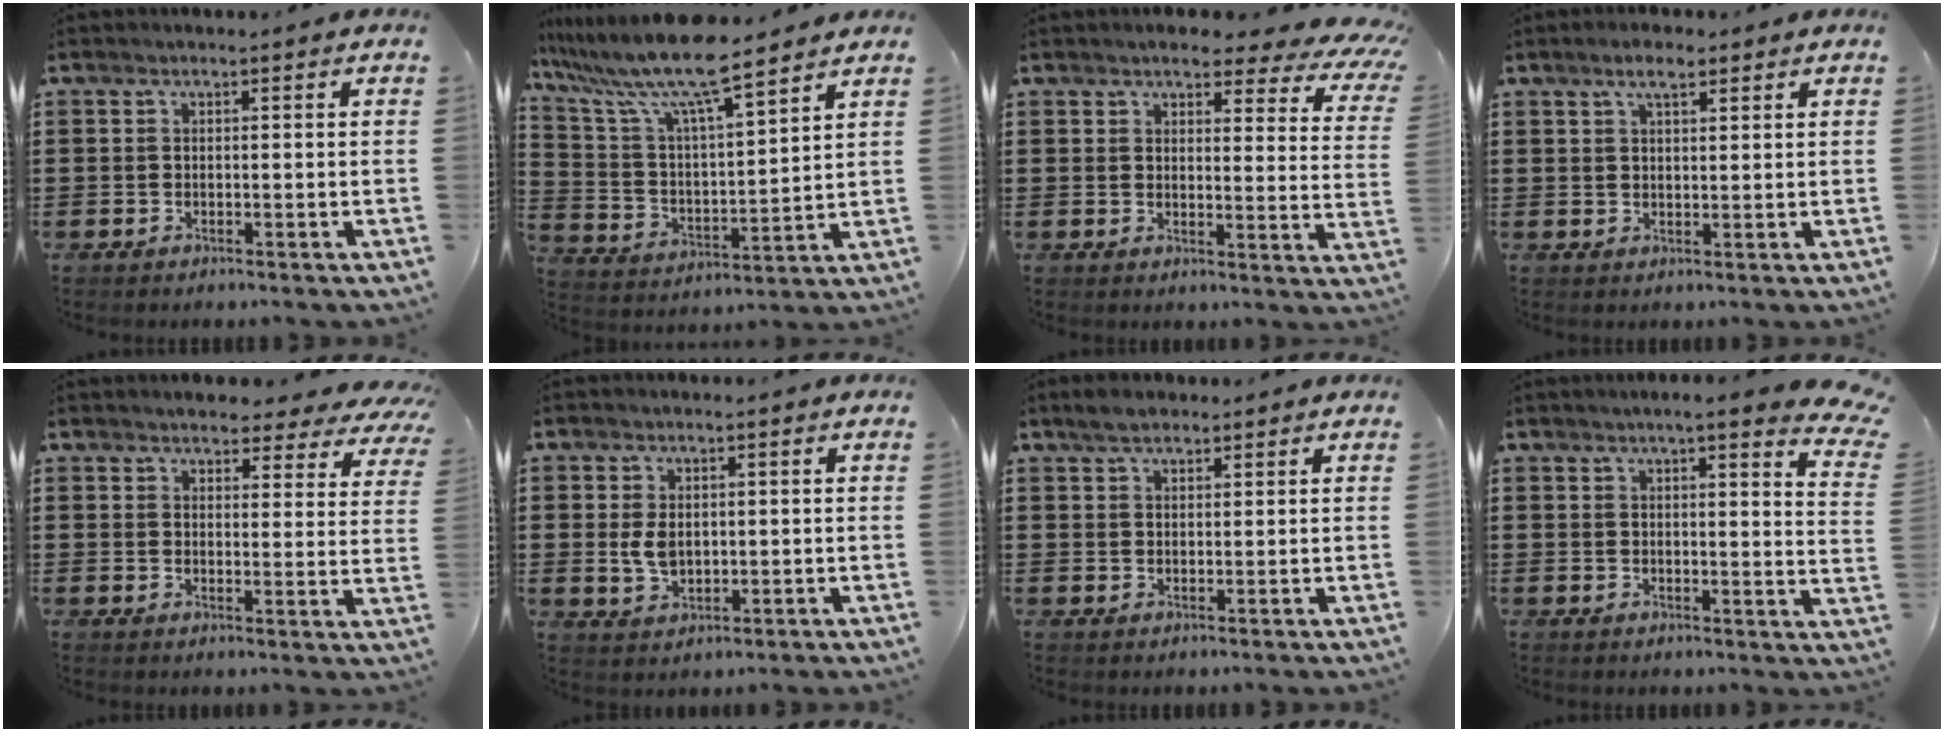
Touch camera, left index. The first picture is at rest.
{"total": 10.2, "force": [8.5, 0.5, 5.6], "torque": [-0.141, -0.050, 0.140]}
{"total": 4.9, "force": [4.2, 0.9, 2.4], "torque": [-0.048, -0.021, 0.068]}
{"total": 3.5, "force": [2.4, 1.0, 2.4], "torque": [-0.051, 0.007, 0.042]}
{"total": 4.1, "force": [4.0, 0.5, 1.0], "torque": [-0.027, -0.020, 0.070]}
{"total": 4.0, "force": [0.4, 2.5, 3.1], "torque": [-0.078, 0.002, 0.003]}
{"total": 2.7, "force": [2.3, 1.1, 1.0], "torque": [-0.025, 0.008, 0.043]}
{"total": 4.4, "force": [3.7, -0.3, 2.4], "torque": [-0.047, -0.021, 0.057]}